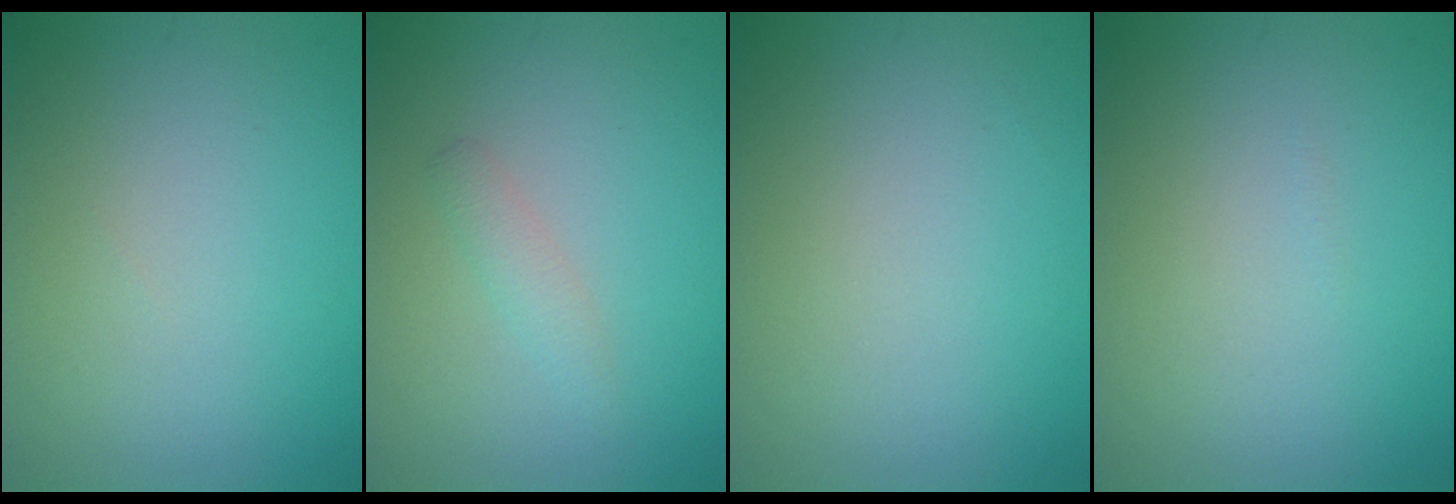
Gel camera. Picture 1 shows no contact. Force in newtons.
{"total": 1.3, "press": 1.3, "slide": 0.1}
{"total": 0.0}
{"total": 0.0}